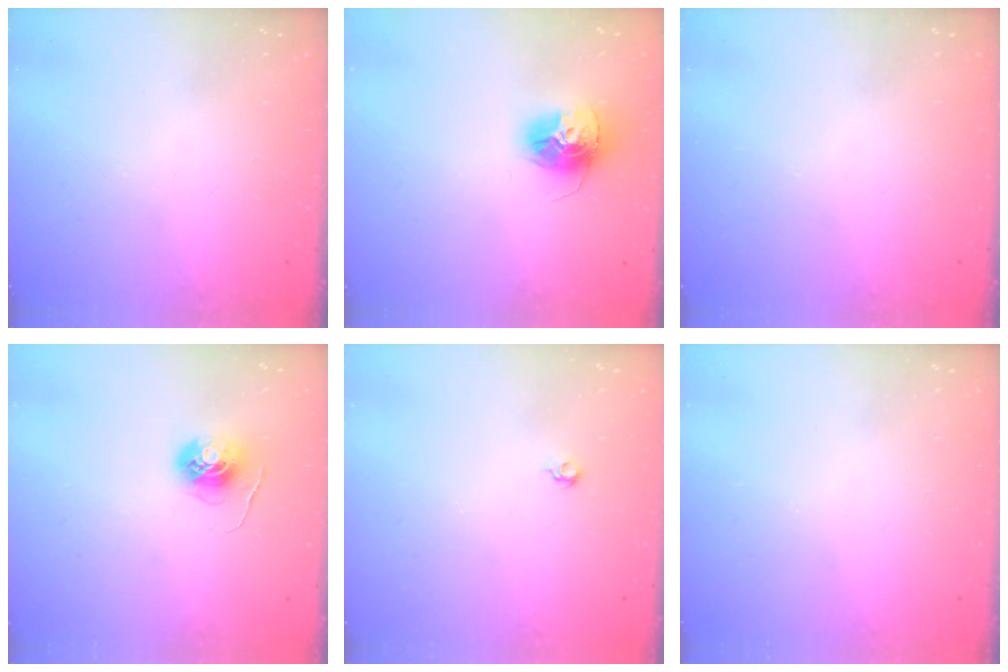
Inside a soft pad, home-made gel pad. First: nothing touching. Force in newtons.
{"total": 13.1, "press": 13.0, "slide": 1.1}
{"total": 0.0}
{"total": 5.9, "press": 5.9, "slide": 0.3}
{"total": 3.7, "press": 3.6, "slide": 0.8}
{"total": 0.0}